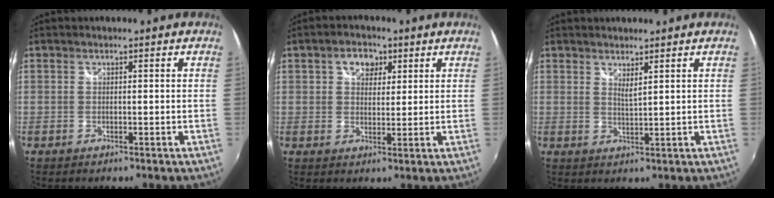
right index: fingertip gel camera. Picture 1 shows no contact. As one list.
[{"total": 4.9, "force": [2.2, 3.6, 2.5], "torque": [-0.034, 0.016, 0.037]}, {"total": 2.0, "force": [1.5, 0.2, 1.3], "torque": [-0.023, -0.004, 0.022]}]